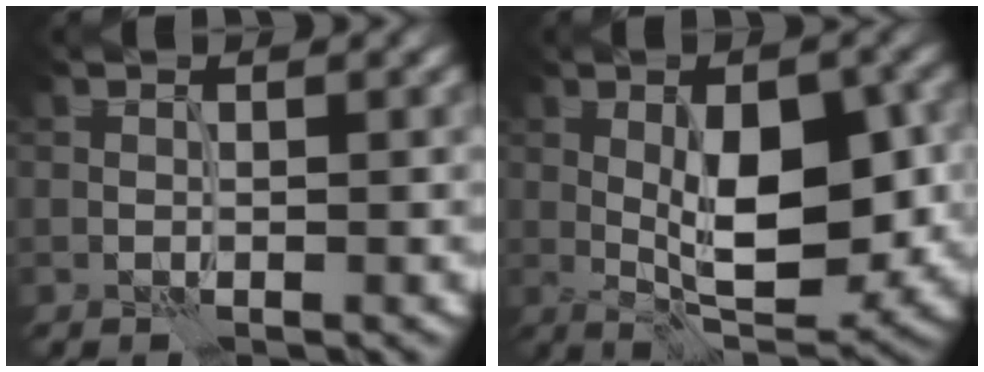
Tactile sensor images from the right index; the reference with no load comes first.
{"total": 9.4, "force": [-0.3, 3.9, 8.5], "torque": [-0.129, 0.000, -0.002]}